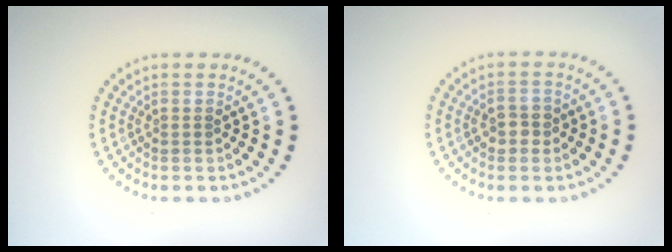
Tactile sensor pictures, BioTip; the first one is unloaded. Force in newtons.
{"total": 1.7, "press": 1.7, "slide": 0.2}